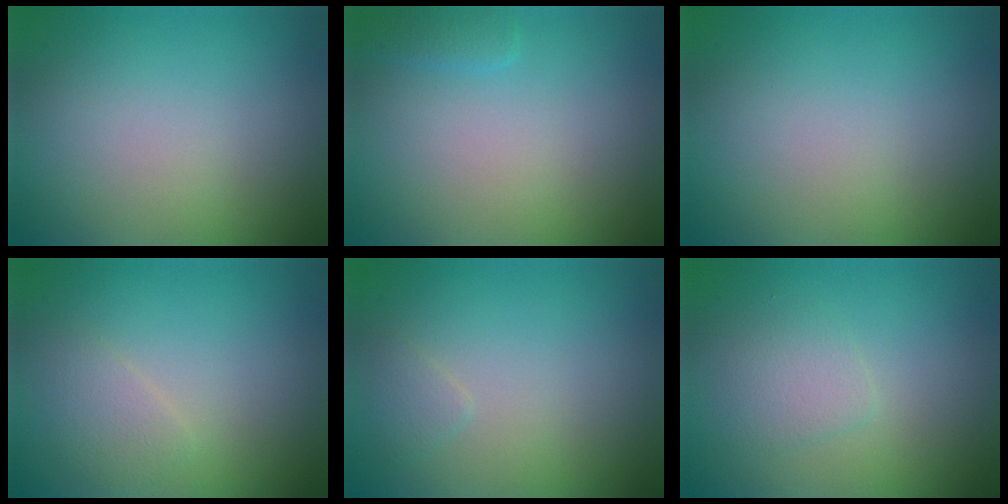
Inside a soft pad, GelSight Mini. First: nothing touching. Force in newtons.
{"total": 1.0, "press": 1.0, "slide": 0.1}
{"total": 0.0}
{"total": 1.5, "press": 1.5, "slide": 0.1}
{"total": 0.8, "press": 0.8, "slide": 0.1}
{"total": 1.8, "press": 1.8, "slide": 0.0}